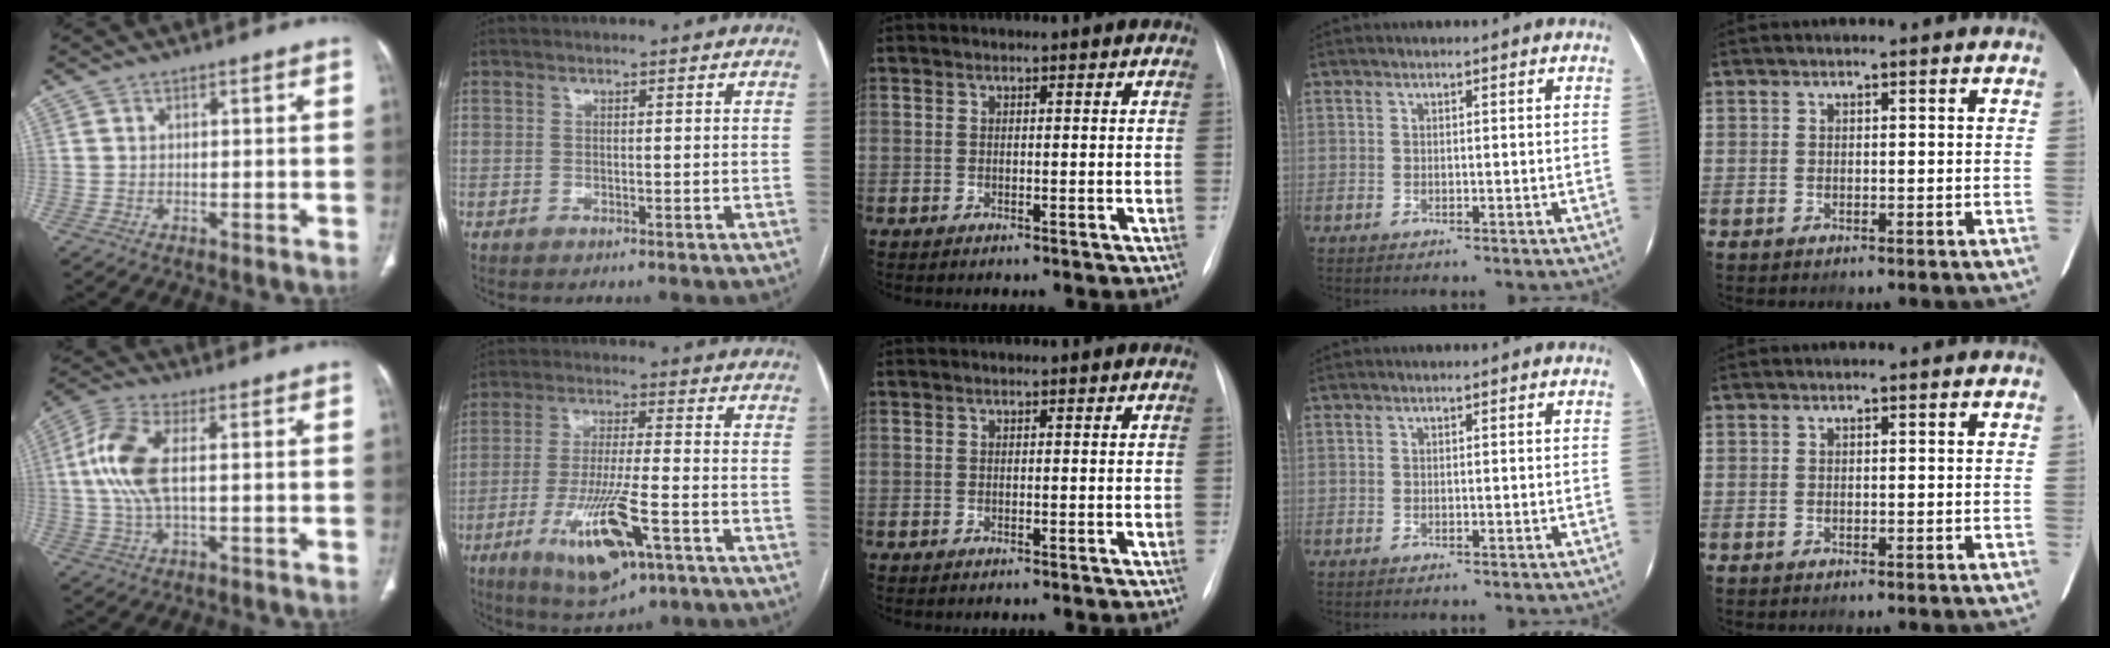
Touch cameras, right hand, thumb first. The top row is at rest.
{"thumb": {"total": 9.9, "force": [1.0, 4.1, 9.0], "torque": [-0.220, 0.015, 0.017]}, "index": {"total": 13.2, "force": [-5.8, 2.4, 11.6], "torque": [-0.223, -0.022, -0.092]}}